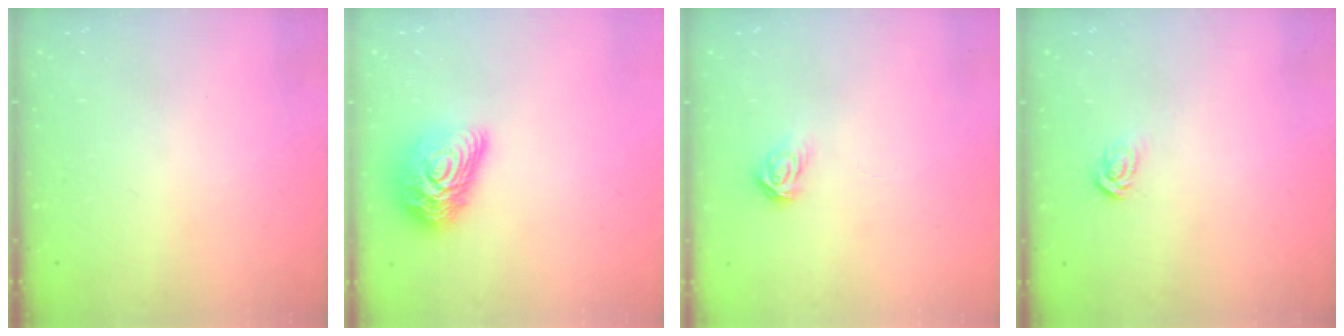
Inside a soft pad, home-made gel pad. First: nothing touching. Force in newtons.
{"total": 13.3, "press": 13.3, "slide": 0.6}
{"total": 3.9, "press": 3.9, "slide": 0.1}
{"total": 3.1, "press": 3.1, "slide": 0.0}